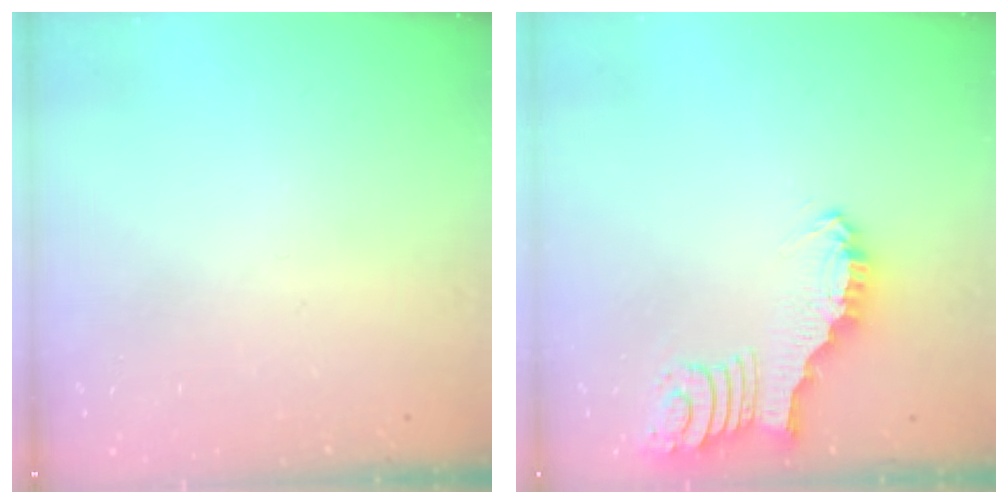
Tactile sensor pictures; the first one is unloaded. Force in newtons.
{"total": 2.1, "press": 2.1, "slide": 0.4}